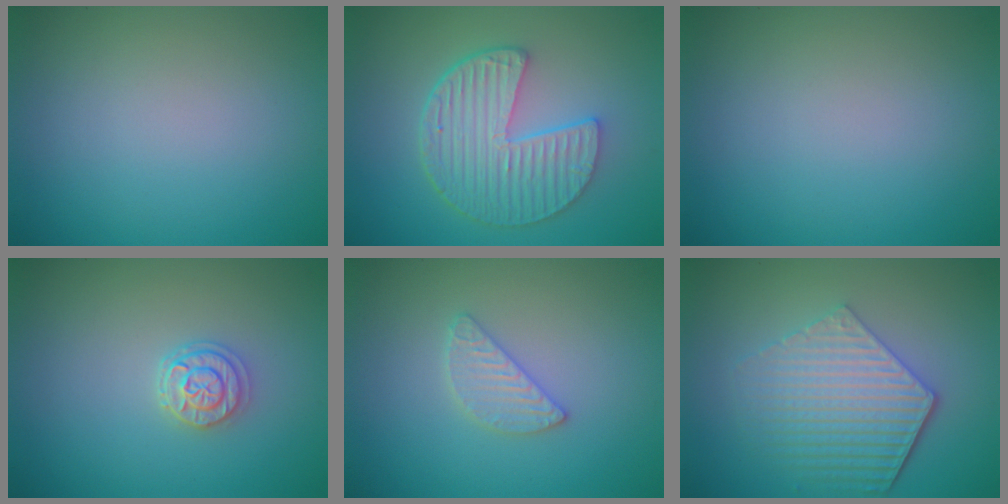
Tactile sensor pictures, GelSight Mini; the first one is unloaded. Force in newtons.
{"total": 6.2, "press": 4.7, "slide": 4.1}
{"total": 0.0}
{"total": 2.2, "press": 2.0, "slide": 0.8}
{"total": 2.0, "press": 2.0, "slide": 0.2}
{"total": 5.8, "press": 4.4, "slide": 3.8}